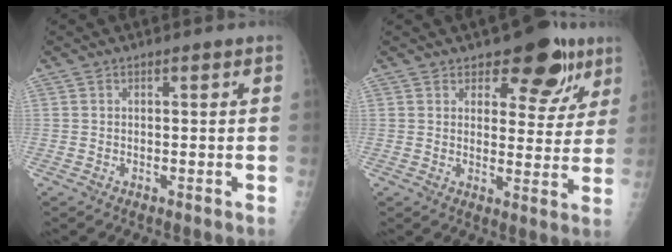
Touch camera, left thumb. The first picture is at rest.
{"total": 10.1, "force": [6.4, 5.4, 5.6], "torque": [-0.024, -0.031, 0.083]}